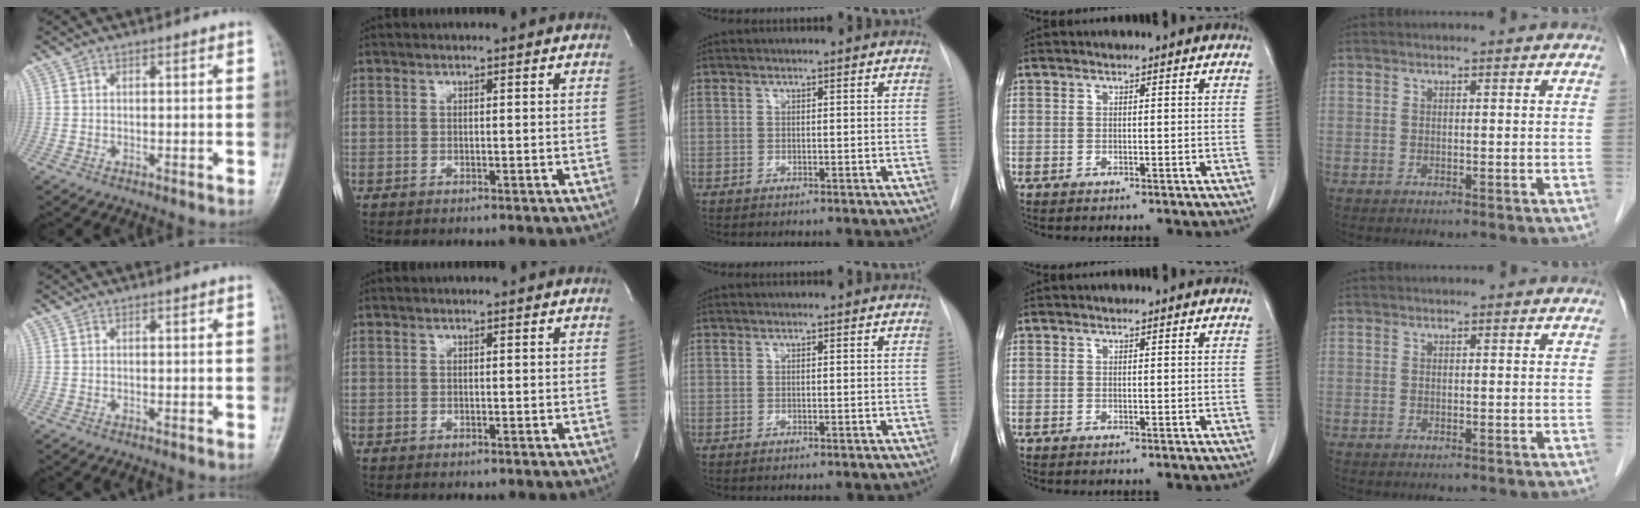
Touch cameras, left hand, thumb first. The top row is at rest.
{}